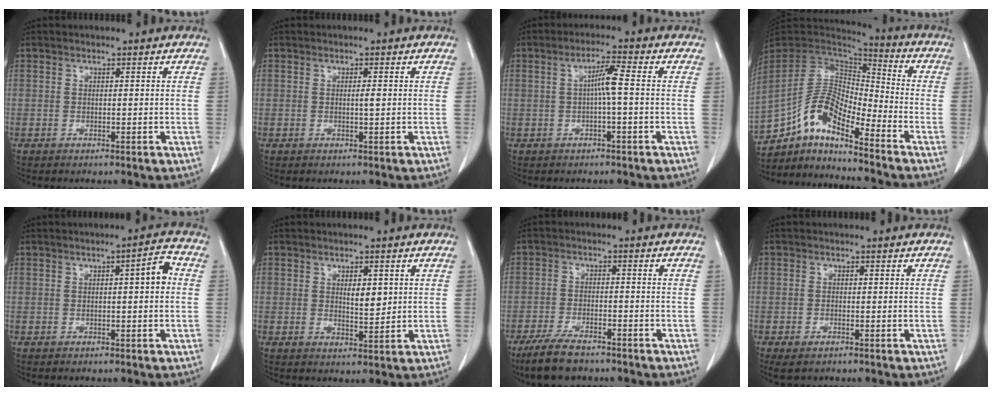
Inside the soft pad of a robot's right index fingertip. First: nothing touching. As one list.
[{"total": 0.9, "force": [0.1, 0.0, 0.9], "torque": [-0.019, -0.001, 0.000]}, {"total": 3.6, "force": [-0.1, 0.0, 3.6], "torque": [-0.070, 0.010, 0.000]}, {"total": 12.5, "force": [-8.6, 3.6, 8.3], "torque": [-0.169, 0.031, -0.159]}, {"total": 3.8, "force": [0.4, 0.6, 3.7], "torque": [-0.052, 0.011, 0.000]}, {"total": 3.4, "force": [1.0, 1.3, 3.0], "torque": [-0.050, -0.007, 0.017]}, {"total": 7.3, "force": [-5.8, 2.3, 3.9], "torque": [-0.079, -0.013, -0.103]}, {"total": 2.6, "force": [-1.7, 1.0, 1.8], "torque": [-0.041, -0.009, -0.021]}]